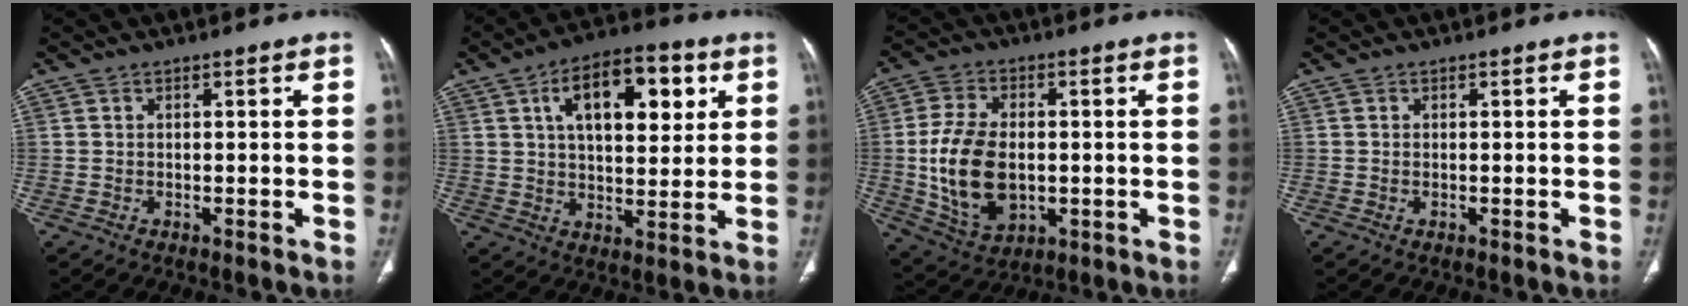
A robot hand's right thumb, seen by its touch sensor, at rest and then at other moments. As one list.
[{"total": 15.8, "force": [5.7, 8.0, 12.4], "torque": [-0.151, -0.001, 0.089]}, {"total": 14.7, "force": [-1.1, 9.2, 11.4], "torque": [-0.215, -0.002, -0.008]}, {"total": 0.0}]